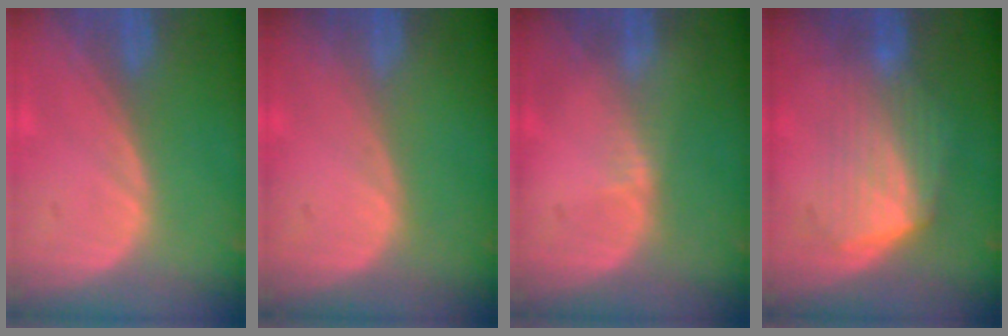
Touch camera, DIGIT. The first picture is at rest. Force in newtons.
{"total": 0.0}
{"total": 0.8, "press": 0.8, "slide": 0.4}
{"total": 6.8, "press": 6.4, "slide": 2.5}